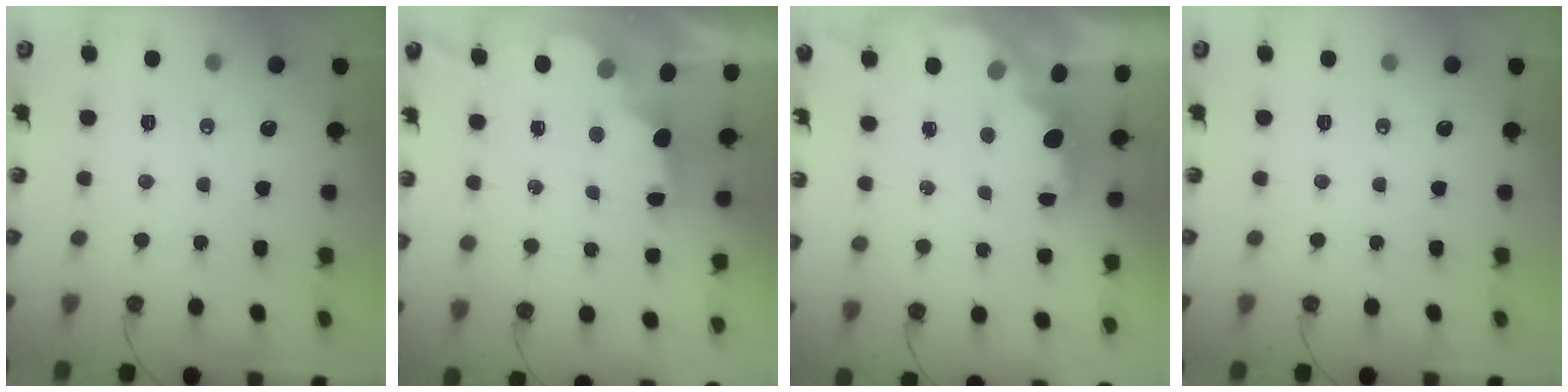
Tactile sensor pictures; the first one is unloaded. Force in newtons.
{"total": 2.7, "press": 2.6, "slide": 0.7}
{"total": 1.8, "press": 1.7, "slide": 0.6}
{"total": 0.0}